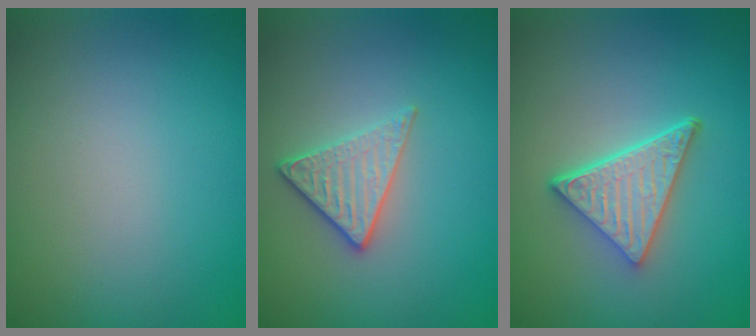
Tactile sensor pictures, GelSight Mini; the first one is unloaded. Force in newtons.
{"total": 2.7, "press": 2.5, "slide": 1.1}
{"total": 4.9, "press": 3.7, "slide": 3.2}